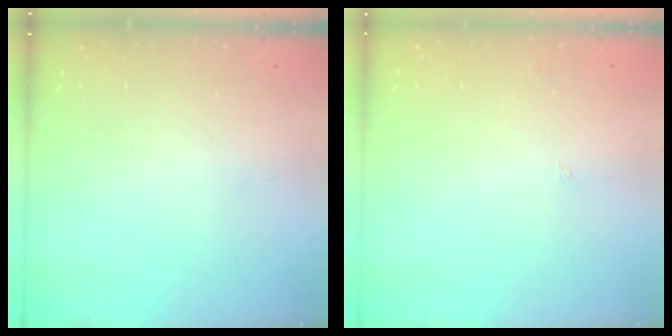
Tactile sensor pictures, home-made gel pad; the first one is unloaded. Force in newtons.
{"total": 1.6, "press": 1.5, "slide": 0.4}